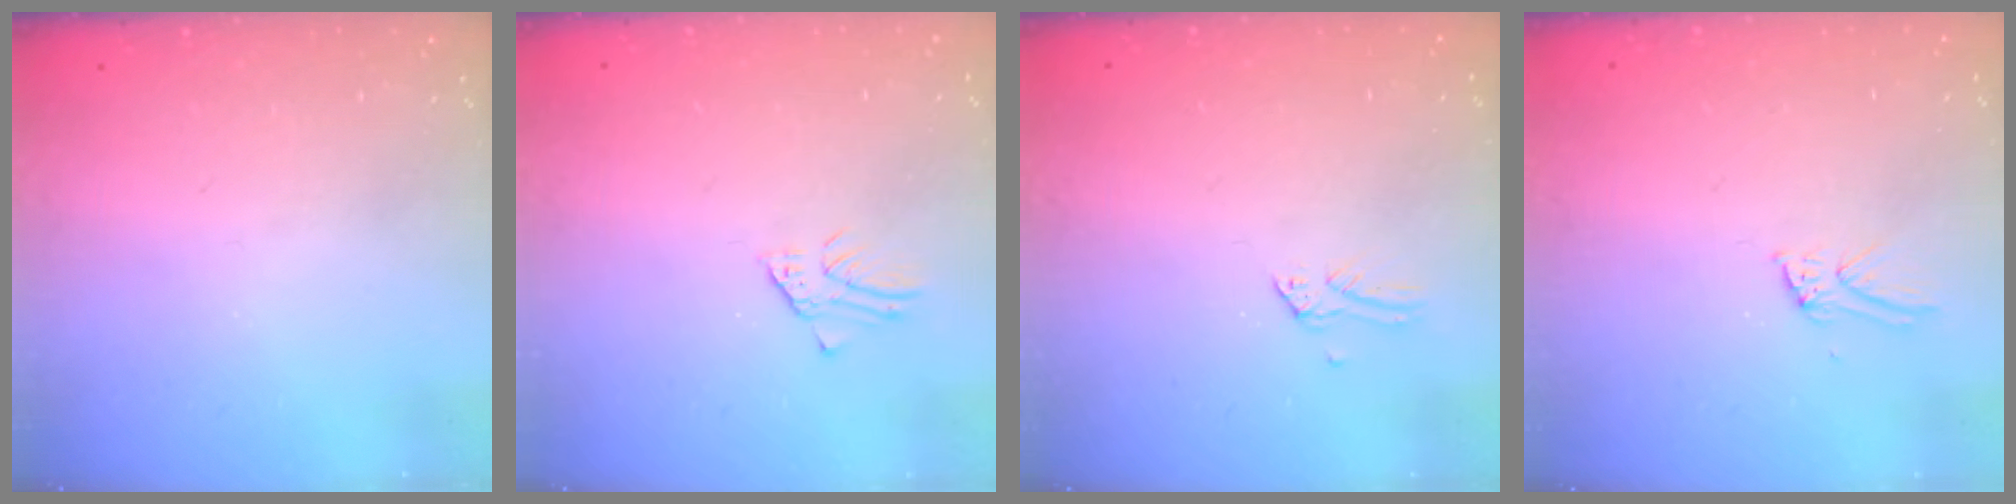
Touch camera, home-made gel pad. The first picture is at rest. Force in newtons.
{"total": 1.2, "press": 1.2, "slide": 0.2}
{"total": 0.0}
{"total": 6.2, "press": 6.2, "slide": 0.5}